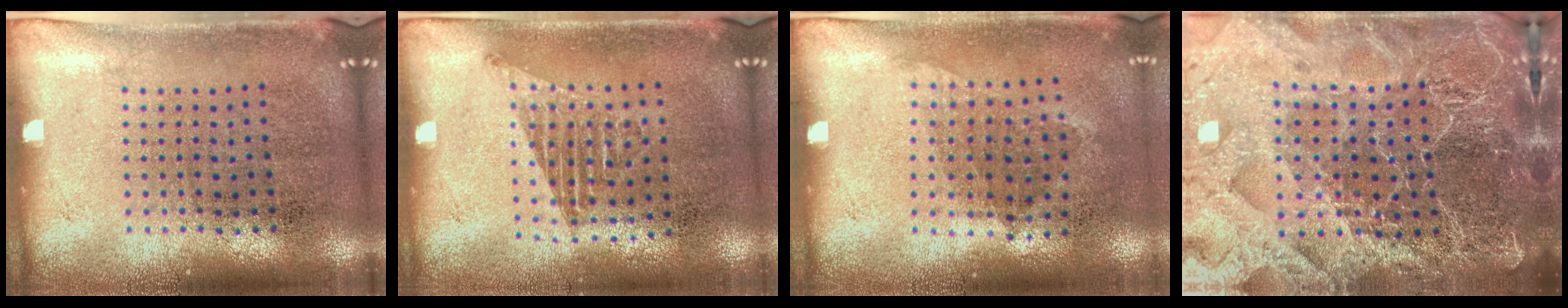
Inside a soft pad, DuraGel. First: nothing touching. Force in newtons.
{"total": 1.3, "press": 1.0, "slide": 0.8}
{"total": 0.9, "press": 0.7, "slide": 0.6}
{"total": 5.4, "press": 4.8, "slide": 2.5}